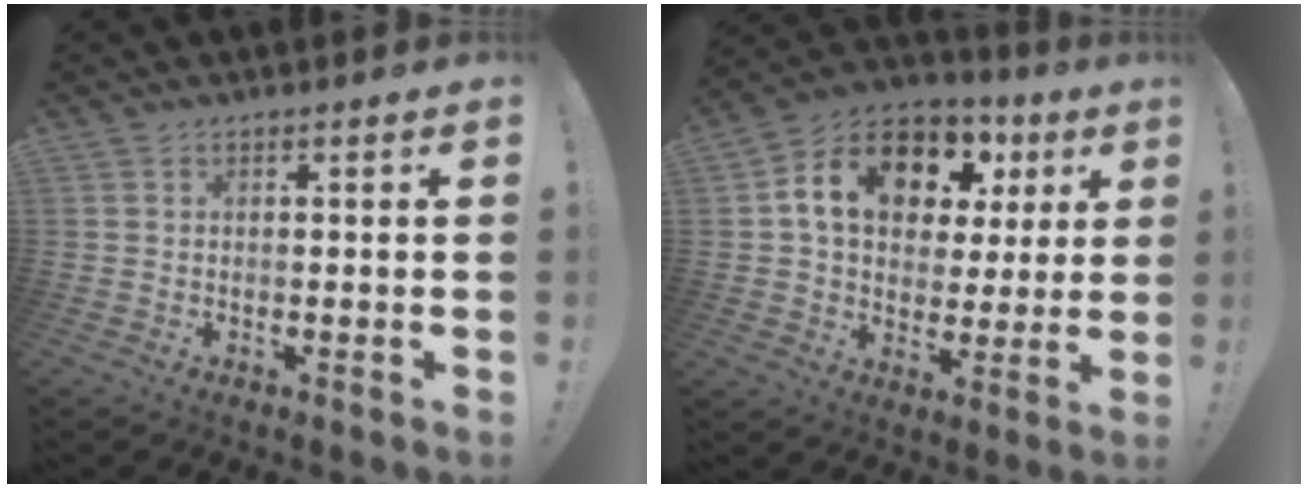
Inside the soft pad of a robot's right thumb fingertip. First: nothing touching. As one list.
[{"total": 17.0, "force": [7.0, 11.7, 10.2], "torque": [-0.159, -0.023, 0.130]}]